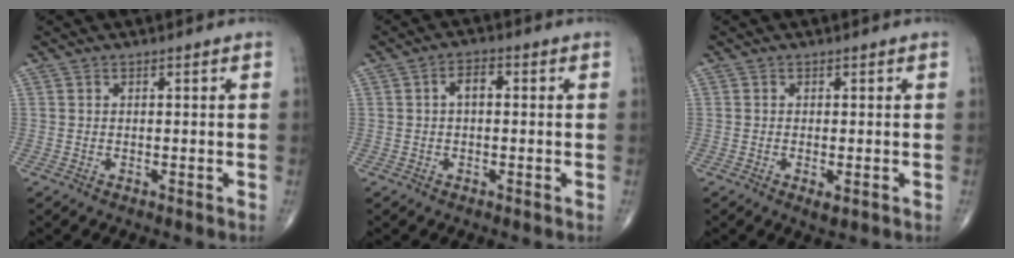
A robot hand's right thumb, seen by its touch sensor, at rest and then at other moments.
{"total": 3.3, "force": [0.3, 1.8, 2.7], "torque": [-0.043, 0.012, 0.000]}
{"total": 1.8, "force": [-0.6, 0.6, 1.6], "torque": [-0.032, -0.006, -0.010]}